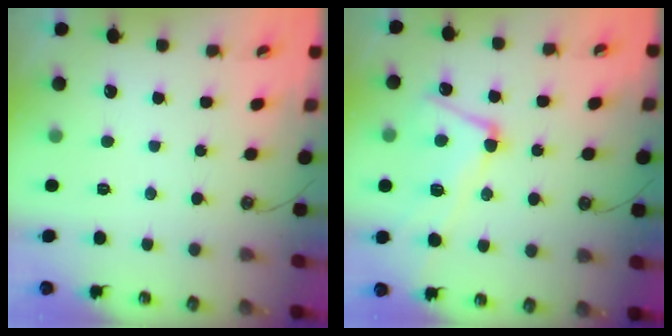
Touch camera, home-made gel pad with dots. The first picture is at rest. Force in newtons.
{"total": 6.9, "press": 6.7, "slide": 1.5}